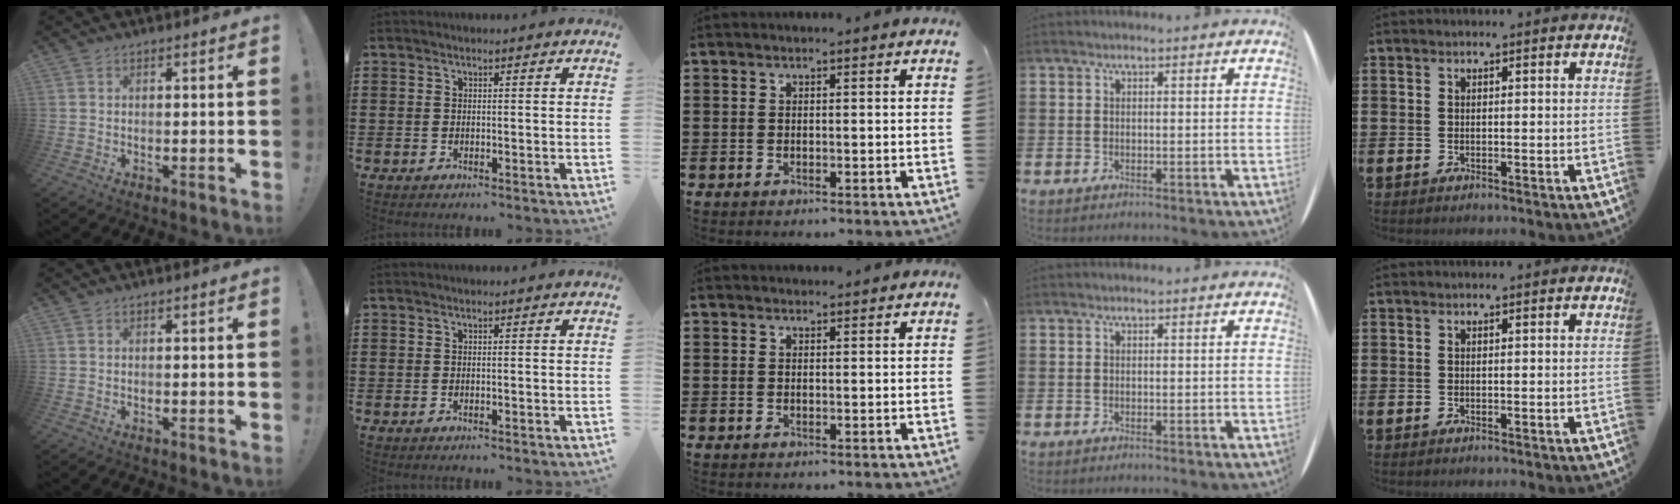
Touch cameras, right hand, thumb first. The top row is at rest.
{"middle": {"total": 0.9, "force": [0.9, 0.2, 0.0], "torque": [0.006, -0.002, 0.015]}}